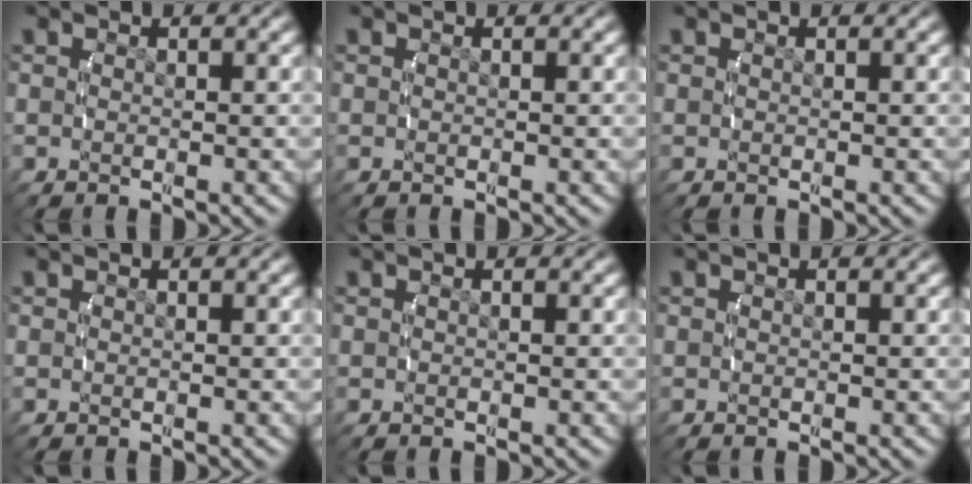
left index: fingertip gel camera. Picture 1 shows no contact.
{"total": 0.0}
{"total": 0.0}
{"total": 0.0}
{"total": 0.0}
{"total": 0.0}